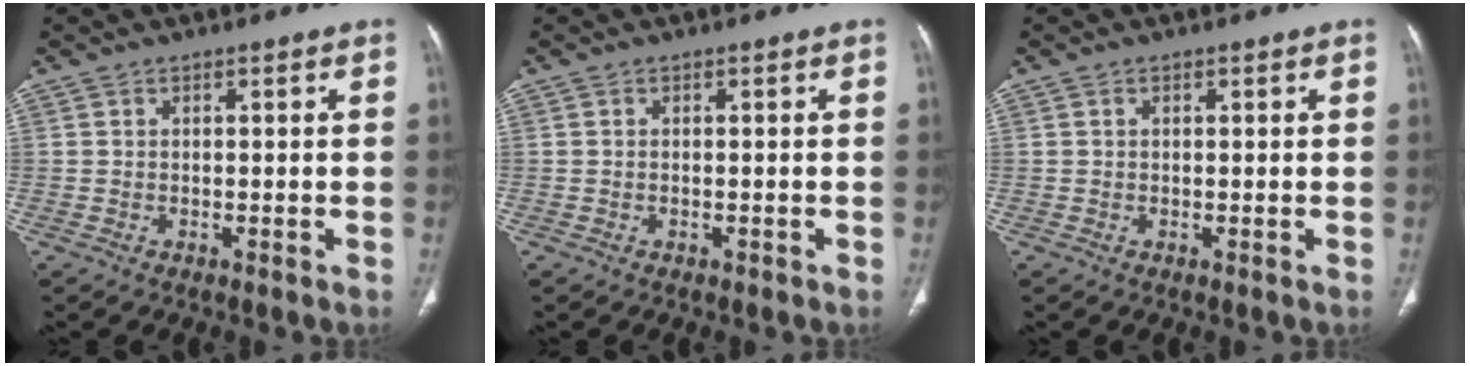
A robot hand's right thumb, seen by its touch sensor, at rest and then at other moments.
{"total": 0.0}
{"total": 0.0}